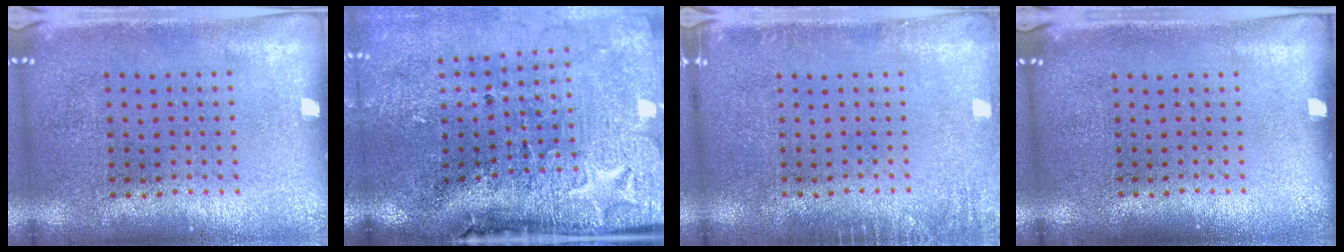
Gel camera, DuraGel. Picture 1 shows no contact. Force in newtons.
{"total": 4.9, "press": 3.9, "slide": 3.0}
{"total": 1.4, "press": 1.4, "slide": 0.3}
{"total": 0.0}